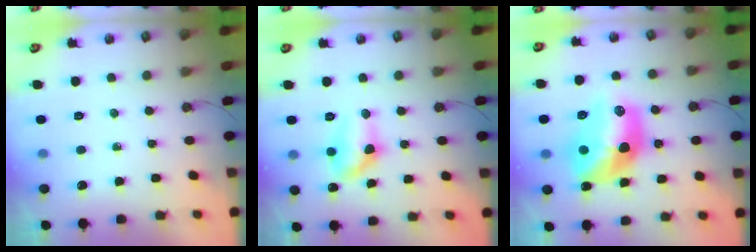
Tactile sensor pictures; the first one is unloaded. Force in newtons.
{"total": 10.1, "press": 10.1, "slide": 1.2}
{"total": 16.7, "press": 16.6, "slide": 1.5}